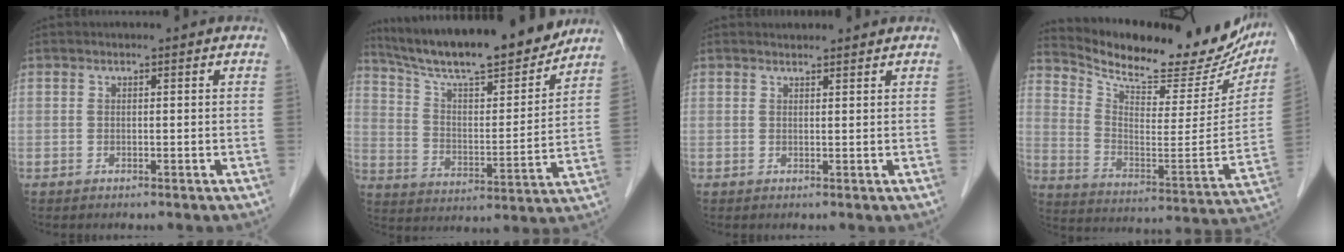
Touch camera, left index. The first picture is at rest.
{"total": 20.3, "force": [17.8, 2.2, 9.4], "torque": [-0.160, -0.006, 0.280]}
{"total": 2.3, "force": [2.2, 0.3, 0.3], "torque": [-0.012, 0.012, 0.031]}
{"total": 25.2, "force": [22.5, 6.8, 9.3], "torque": [-0.150, -0.053, 0.305]}